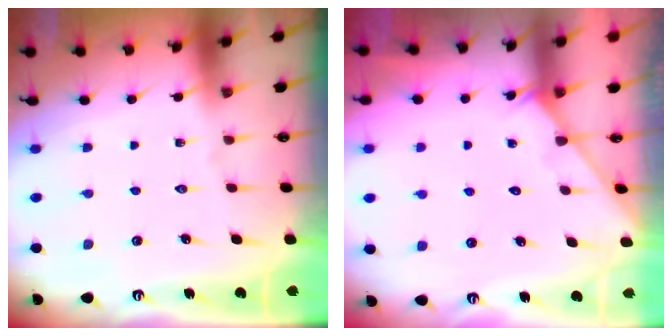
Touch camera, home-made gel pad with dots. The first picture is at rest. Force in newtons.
{"total": 2.2, "press": 2.2, "slide": 0.2}